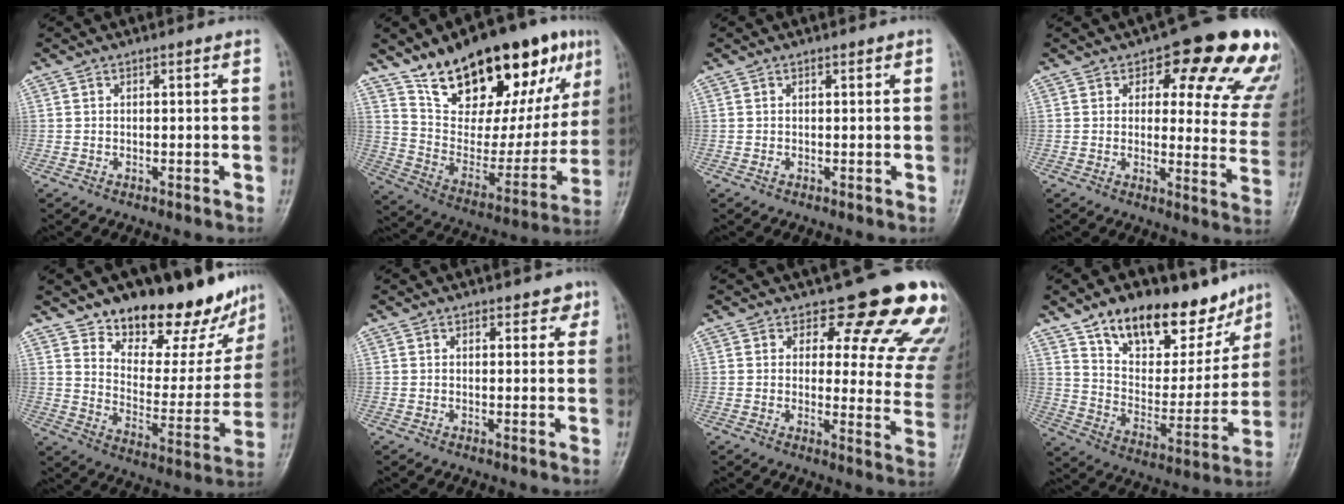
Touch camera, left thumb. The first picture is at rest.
{"total": 28.8, "force": [16.8, 12.3, 19.9], "torque": [-0.253, -0.044, 0.272]}
{"total": 0.5, "force": [0.1, 0.3, 0.4], "torque": [-0.002, 0.000, 0.002]}
{"total": 19.2, "force": [10.9, 8.2, 13.5], "torque": [-0.108, -0.046, 0.118]}
{"total": 21.2, "force": [17.1, 8.7, 9.2], "torque": [-0.074, -0.114, 0.244]}
{"total": 2.5, "force": [1.7, 1.5, 1.0], "torque": [0.014, -0.006, 0.017]}
{"total": 17.7, "force": [13.5, 7.4, 8.8], "torque": [-0.048, -0.085, 0.136]}
{"total": 20.9, "force": [14.4, 10.6, 10.9], "torque": [-0.111, -0.068, 0.236]}